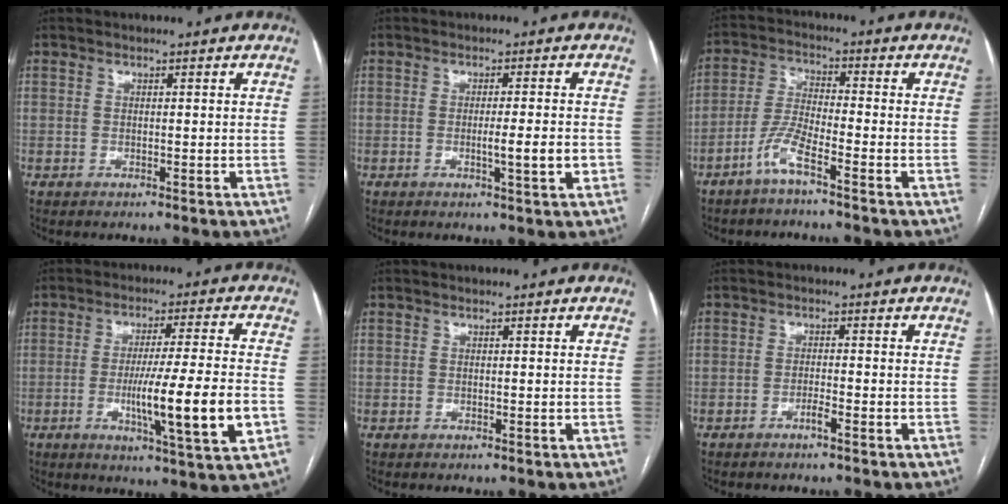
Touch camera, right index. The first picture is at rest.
{"total": 4.2, "force": [-1.0, 0.0, 4.1], "torque": [-0.065, -0.005, -0.014]}
{"total": 5.7, "force": [-3.8, 0.5, 4.3], "torque": [-0.098, 0.001, -0.081]}
{"total": 13.3, "force": [-3.2, -0.3, 12.9], "torque": [-0.215, -0.020, -0.055]}
{"total": 0.0}
{"total": 1.6, "force": [-1.1, 0.0, 1.1], "torque": [-0.022, 0.001, -0.021]}